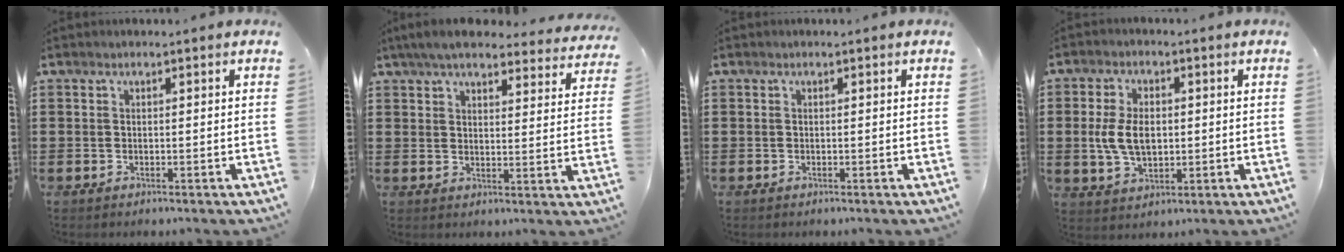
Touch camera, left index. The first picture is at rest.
{"total": 5.7, "force": [5.1, 0.7, 2.2], "torque": [-0.062, -0.017, 0.091]}
{"total": 0.0}
{"total": 6.8, "force": [0.2, 4.1, 5.3], "torque": [-0.118, 0.004, -0.004]}